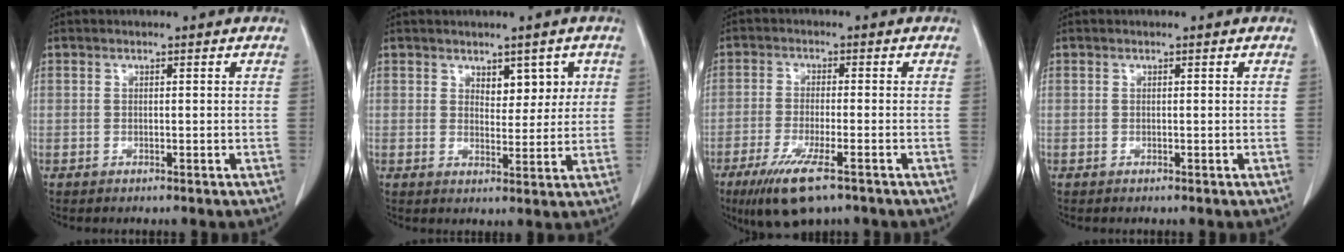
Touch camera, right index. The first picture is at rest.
{"total": 4.3, "force": [2.0, 2.5, 2.9], "torque": [-0.029, 0.002, 0.031]}
{"total": 8.7, "force": [-5.3, 1.6, 6.7], "torque": [-0.123, -0.022, -0.086]}
{"total": 0.0}